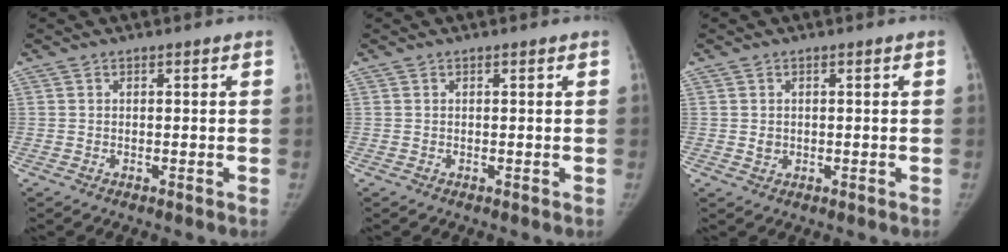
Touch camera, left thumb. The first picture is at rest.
{"total": 0.0}
{"total": 1.4, "force": [0.0, 1.2, 0.6], "torque": [-0.007, 0.000, 0.004]}